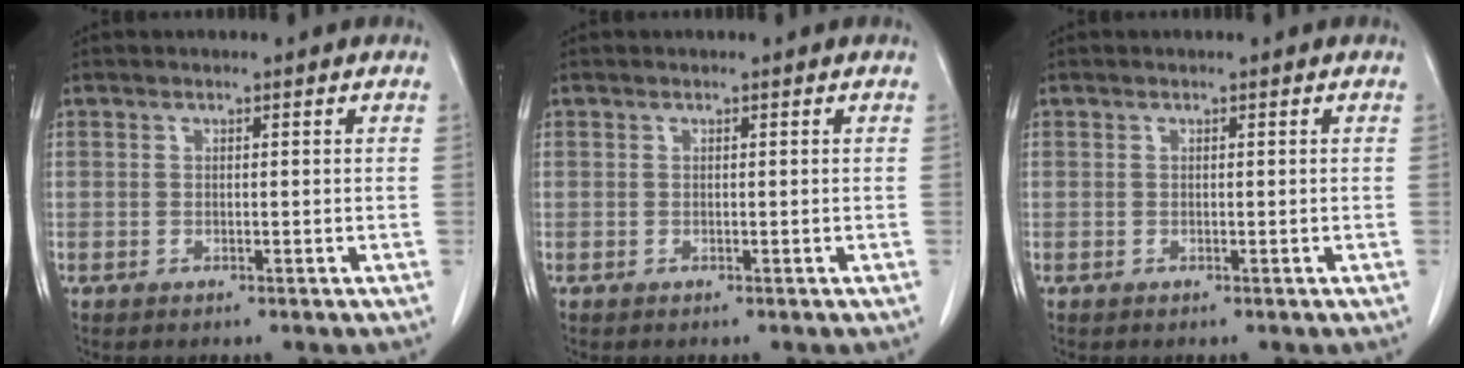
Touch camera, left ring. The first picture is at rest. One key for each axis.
{"total": 0.0}
{"total": 0.0}